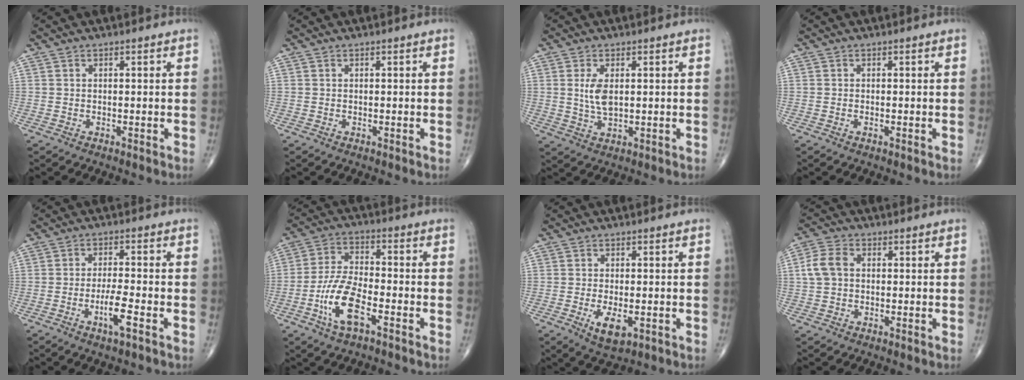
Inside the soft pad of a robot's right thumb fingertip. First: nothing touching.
{"total": 0.0}
{"total": 4.7, "force": [0.8, 2.2, 4.0], "torque": [-0.080, -0.009, 0.022]}
{"total": 0.0}
{"total": 5.3, "force": [-2.3, 0.7, 4.7], "torque": [-0.094, 0.010, -0.044]}
{"total": 10.5, "force": [-4.5, 4.0, 8.7], "torque": [-0.180, 0.022, -0.087]}
{"total": 5.2, "force": [-1.6, 2.4, 4.4], "torque": [-0.074, -0.009, -0.022]}
{"total": 5.5, "force": [0.5, 4.0, 3.7], "torque": [-0.080, 0.017, 0.005]}